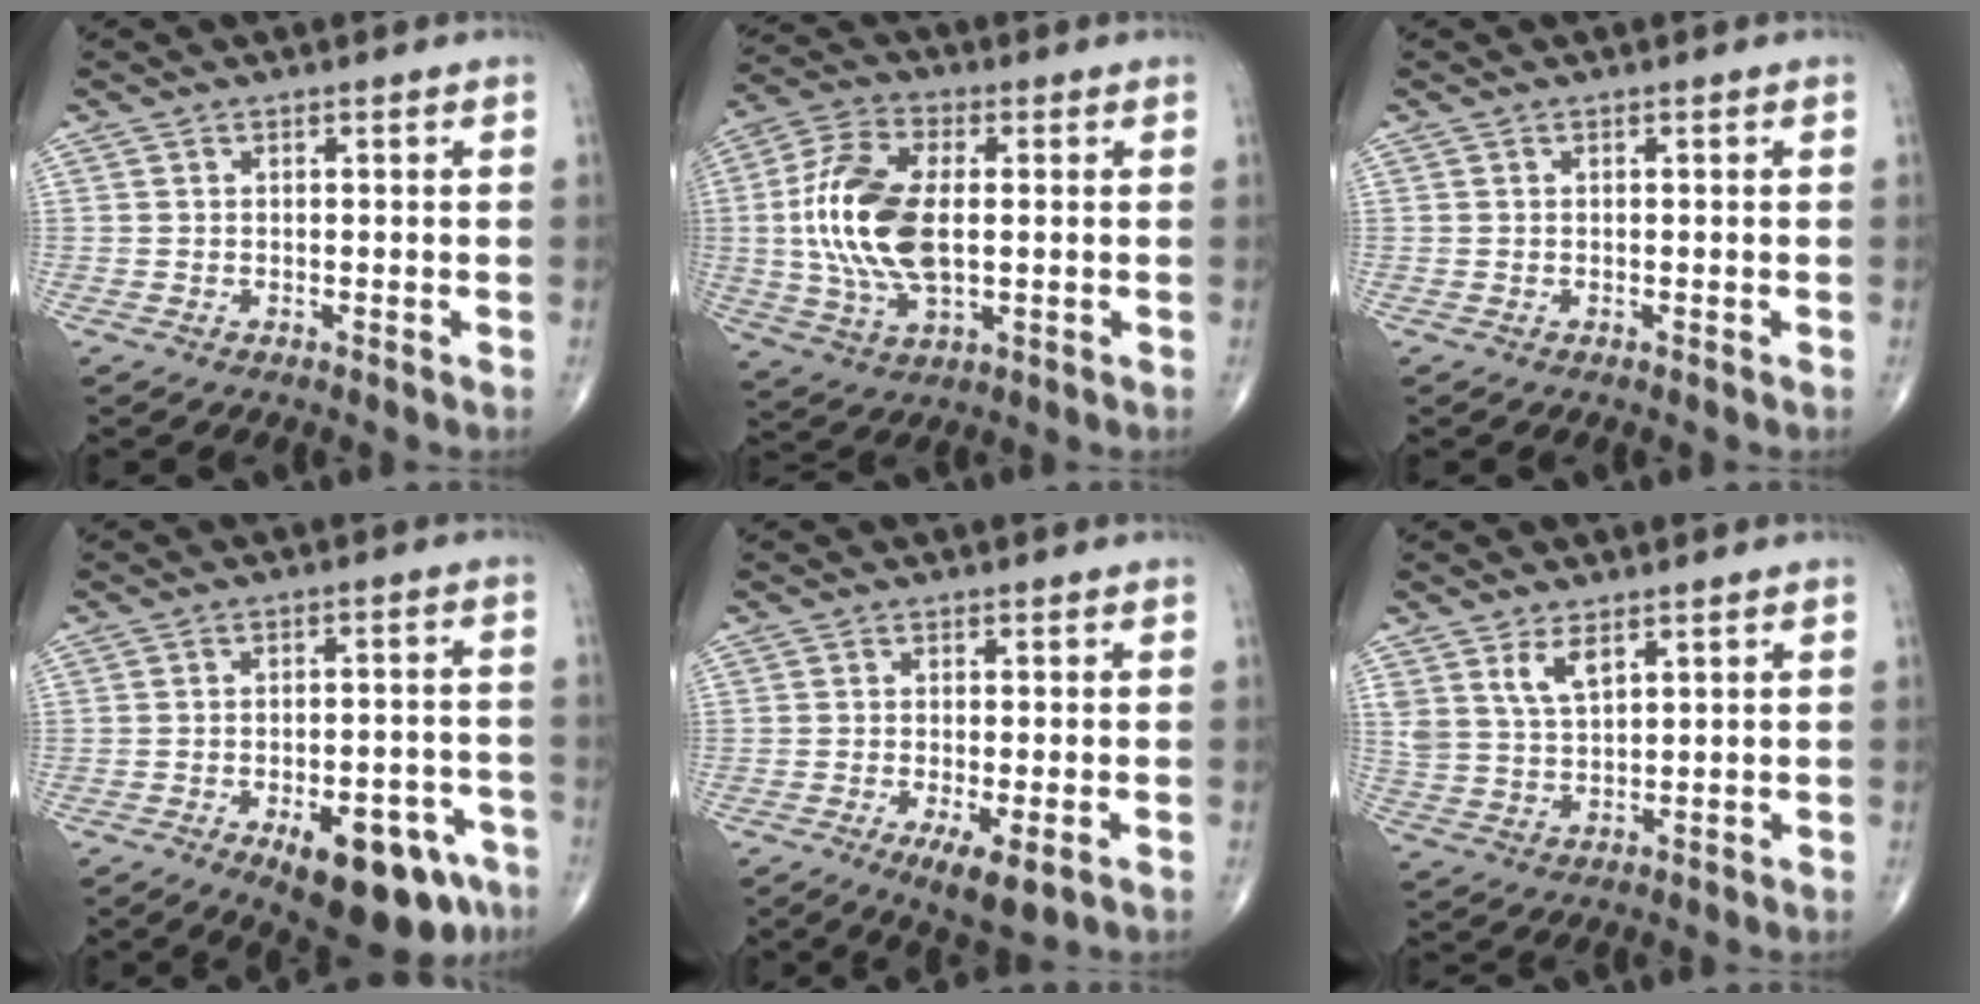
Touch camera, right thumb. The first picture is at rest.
{"total": 16.1, "force": [0.4, 8.4, 13.8], "torque": [-0.288, 0.005, 0.007]}
{"total": 0.0}
{"total": 15.4, "force": [-8.2, 6.6, 11.2], "torque": [-0.102, 0.041, -0.101]}
{"total": 6.3, "force": [-2.5, 1.8, 5.5], "torque": [-0.090, -0.016, -0.039]}
{"total": 5.2, "force": [3.0, 2.5, 3.4], "torque": [-0.057, -0.016, 0.064]}